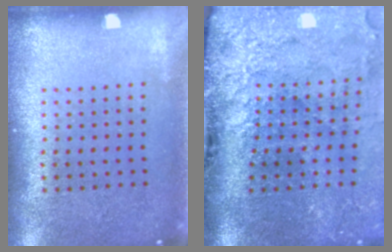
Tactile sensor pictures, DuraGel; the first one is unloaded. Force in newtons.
{"total": 4.7, "press": 3.6, "slide": 3.1}